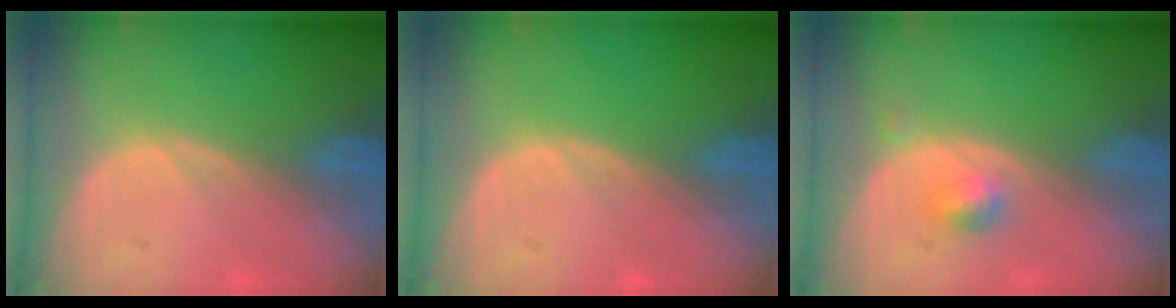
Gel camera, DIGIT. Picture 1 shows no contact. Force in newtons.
{"total": 0.0}
{"total": 2.2, "press": 2.0, "slide": 1.0}